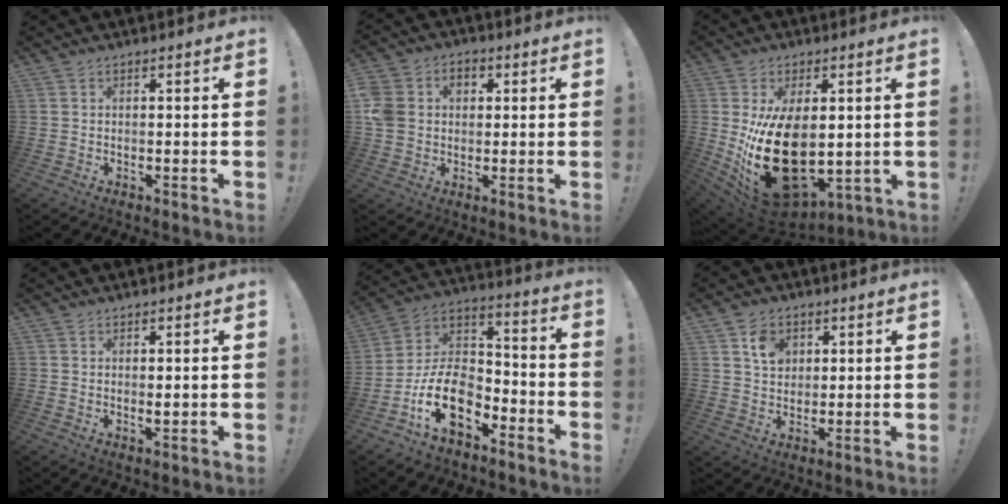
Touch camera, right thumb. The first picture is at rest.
{"total": 9.6, "force": [0.9, 8.3, 4.8], "torque": [-0.090, 0.004, 0.021]}
{"total": 24.1, "force": [-0.3, 14.4, 19.3], "torque": [-0.359, -0.031, 0.019]}
{"total": 1.0, "force": [0.7, 0.4, 0.6], "torque": [0.002, -0.007, 0.011]}
{"total": 16.9, "force": [-8.9, 10.5, 9.9], "torque": [-0.179, 0.050, -0.149]}
{"total": 8.5, "force": [4.5, 6.2, 3.8], "torque": [-0.054, -0.017, 0.086]}